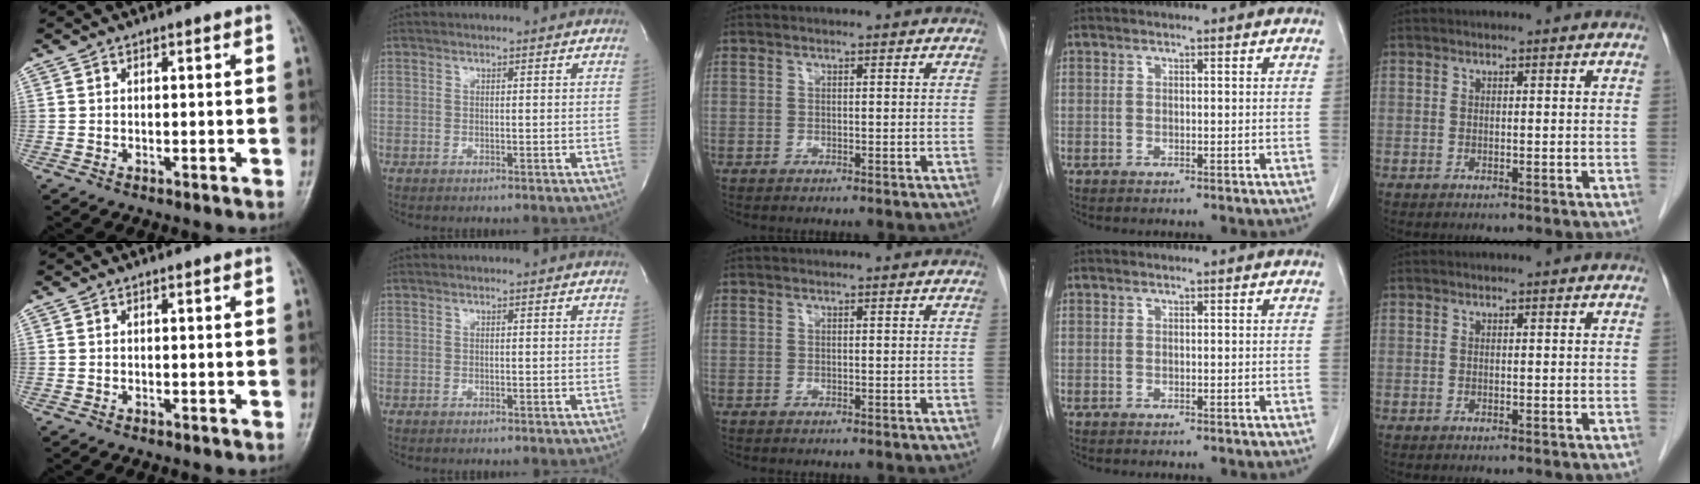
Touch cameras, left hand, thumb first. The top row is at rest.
{}